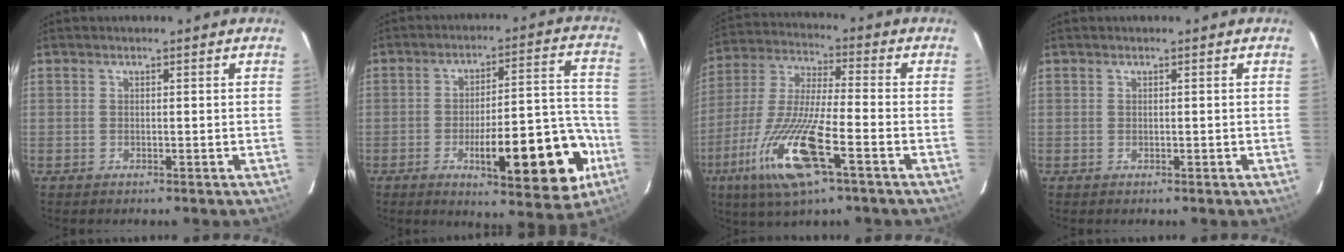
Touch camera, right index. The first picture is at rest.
{"total": 17.7, "force": [-6.7, 4.2, 15.8], "torque": [-0.181, 0.020, -0.079]}
{"total": 15.9, "force": [-7.2, 2.1, 14.0], "torque": [-0.296, -0.025, -0.132]}
{"total": 0.0}